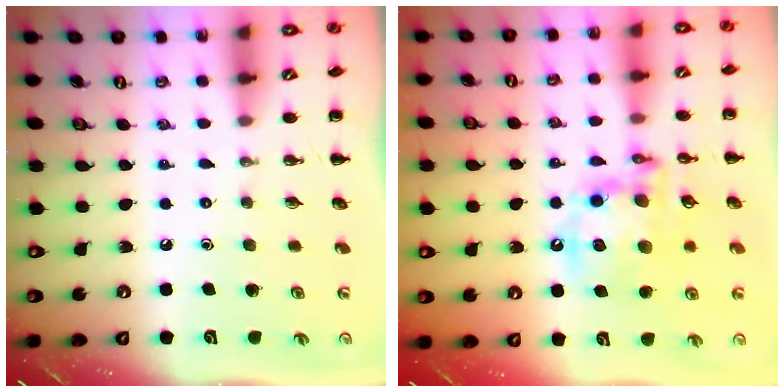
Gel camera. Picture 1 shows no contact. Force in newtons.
{"total": 15.7, "press": 15.2, "slide": 3.9}